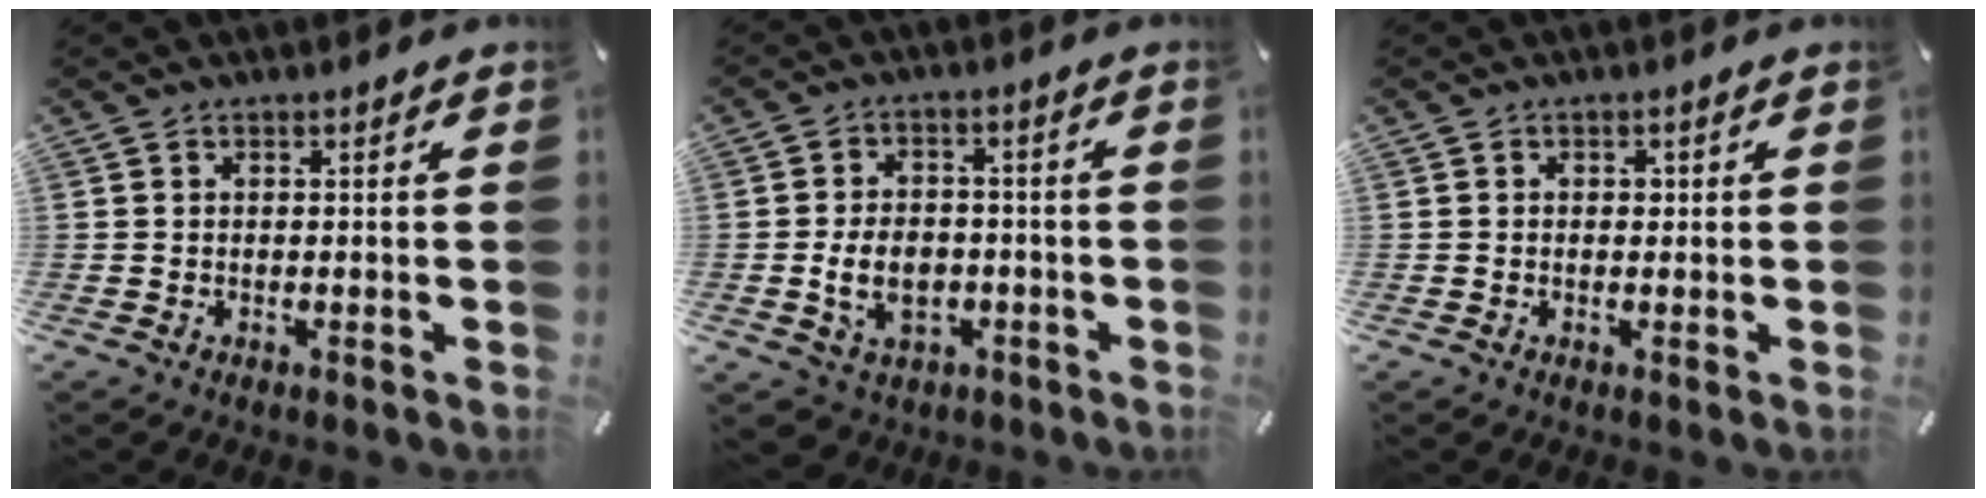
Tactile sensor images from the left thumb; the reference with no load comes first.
{"total": 8.8, "force": [-1.9, 6.8, 5.3], "torque": [-0.112, 0.013, -0.032]}
{"total": 1.2, "force": [0.1, 1.0, 0.7], "torque": [-0.007, 0.002, -0.002]}